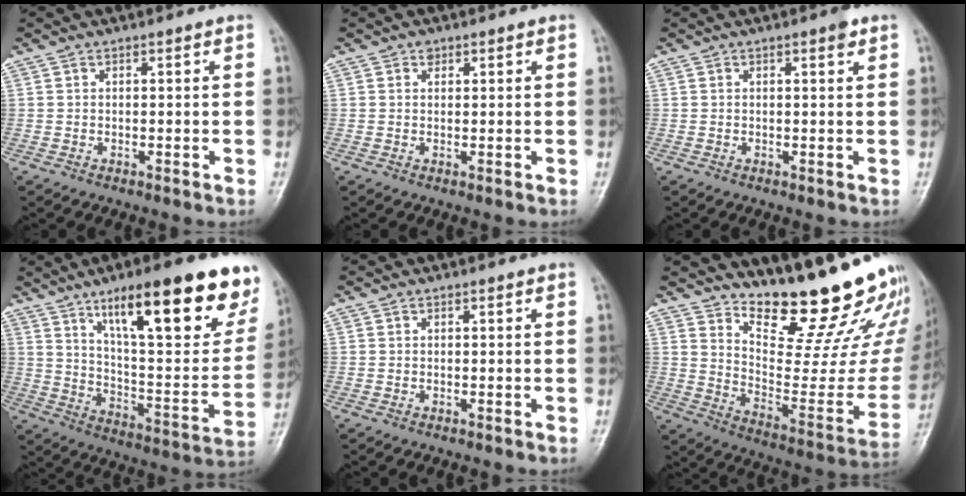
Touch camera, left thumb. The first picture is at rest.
{"total": 1.1, "force": [0.6, 0.9, 0.2], "torque": [0.012, -0.003, 0.007]}
{"total": 1.5, "force": [0.9, 0.3, 1.2], "torque": [-0.018, -0.002, 0.010]}
{"total": 27.6, "force": [16.1, 7.7, 21.0], "torque": [-0.264, -0.045, 0.251]}
{"total": 0.0}
{"total": 23.8, "force": [19.2, 5.6, 12.8], "torque": [-0.145, -0.160, 0.278]}